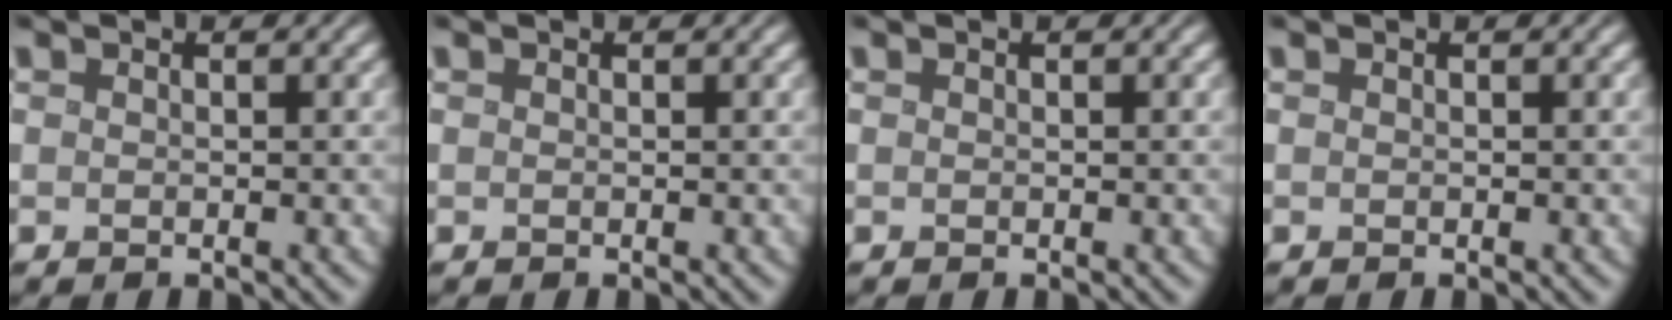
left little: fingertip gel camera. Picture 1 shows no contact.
{"total": 0.0}
{"total": 0.0}
{"total": 0.0}